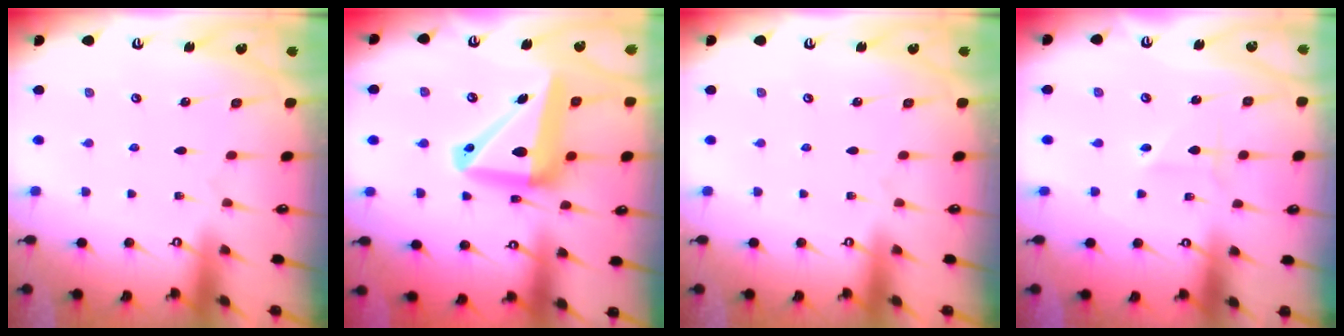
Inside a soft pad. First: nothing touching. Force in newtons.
{"total": 15.6, "press": 15.5, "slide": 1.4}
{"total": 0.0}
{"total": 2.0, "press": 1.7, "slide": 1.0}